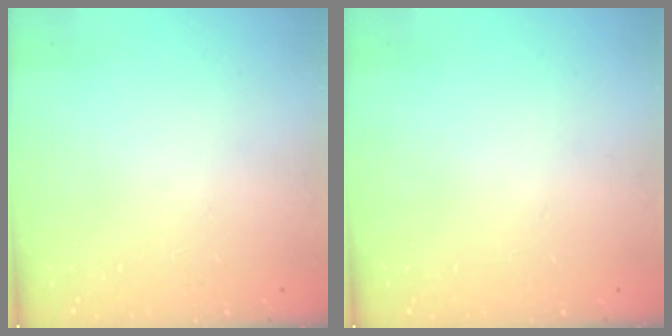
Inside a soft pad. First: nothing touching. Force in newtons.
{"total": 0.0}